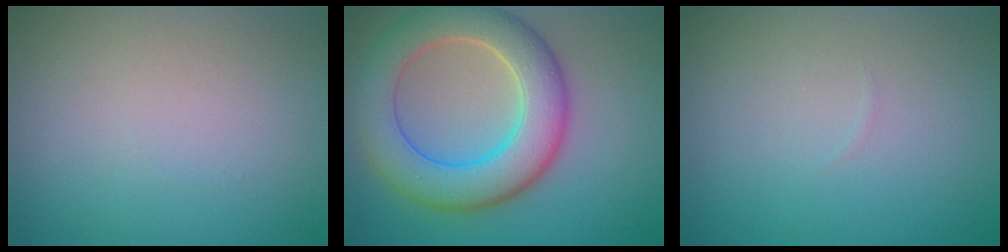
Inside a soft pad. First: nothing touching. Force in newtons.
{"total": 8.1, "press": 8.1, "slide": 0.6}
{"total": 0.0}